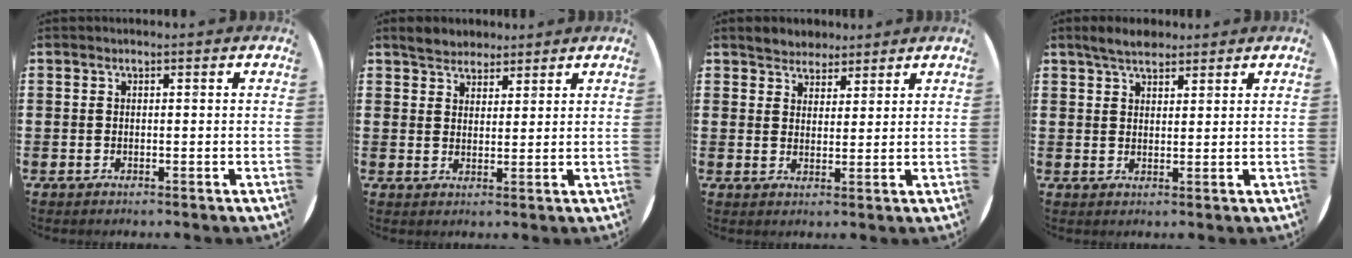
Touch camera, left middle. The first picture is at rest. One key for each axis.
{"total": 3.3, "fx": 3.0, "fy": 1.3, "fz": 0.0, "tx": 0.000, "ty": 0.000, "tz": 0.057}
{"total": 3.1, "fx": 2.8, "fy": 1.2, "fz": -0.2, "tx": 0.003, "ty": 0.000, "tz": 0.052}
{"total": 3.4, "fx": 3.0, "fy": 1.2, "fz": 1.2, "tx": -0.020, "ty": -0.002, "tz": 0.053}